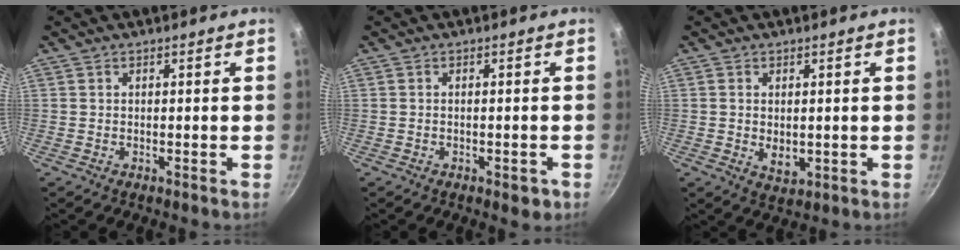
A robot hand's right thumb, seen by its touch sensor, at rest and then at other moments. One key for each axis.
{"total": 2.9, "fx": -1.3, "fy": 1.3, "fz": 2.2, "tx": -0.026, "ty": 0.005, "tz": -0.013}
{"total": 4.0, "fx": 0.0, "fy": 2.5, "fz": 3.1, "tx": -0.050, "ty": -0.010, "tz": 0.006}